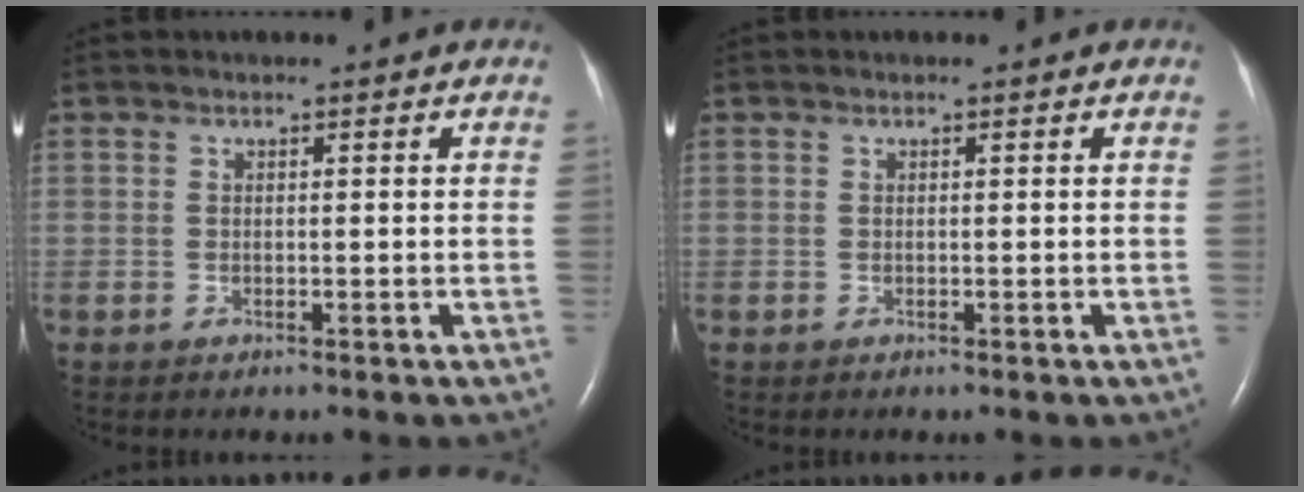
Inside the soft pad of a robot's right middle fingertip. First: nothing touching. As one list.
[{"total": 0.0}]